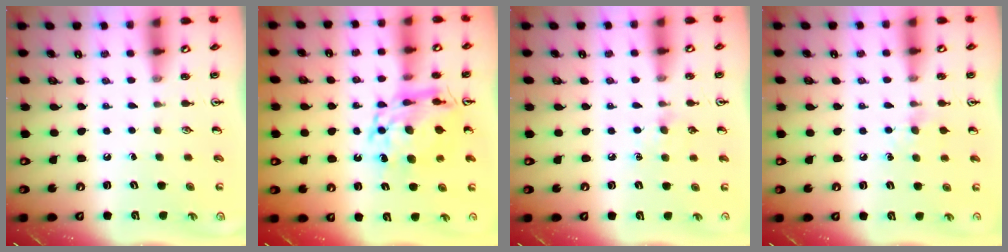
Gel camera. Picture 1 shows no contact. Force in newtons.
{"total": 13.5, "press": 13.4, "slide": 1.4}
{"total": 5.9, "press": 5.8, "slide": 0.8}
{"total": 5.3, "press": 5.2, "slide": 0.8}